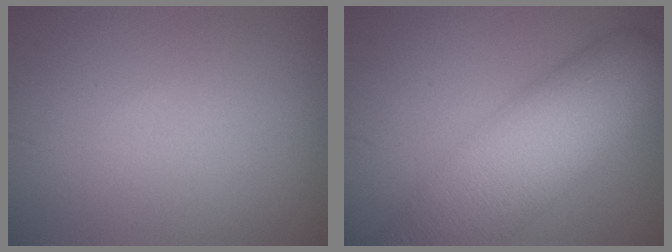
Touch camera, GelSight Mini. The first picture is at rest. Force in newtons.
{"total": 11.0, "press": 11.0, "slide": 0.5}